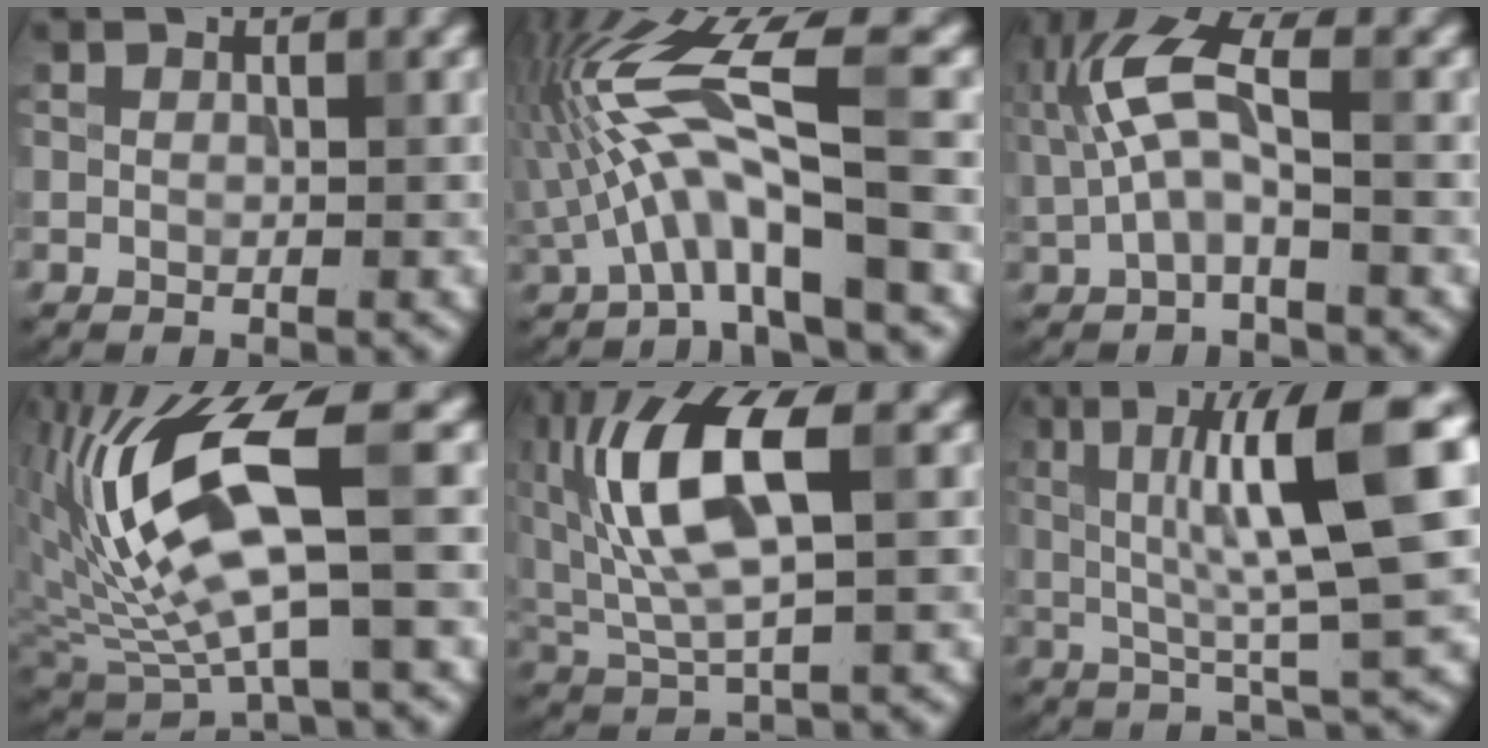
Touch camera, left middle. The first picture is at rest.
{"total": 8.0, "force": [-1.6, 1.5, 7.7], "torque": [-0.149, 0.020, -0.031]}
{"total": 5.4, "force": [0.8, 2.0, 5.0], "torque": [-0.113, 0.011, 0.013]}
{"total": 11.4, "force": [2.1, 3.3, 10.7], "torque": [-0.220, -0.001, 0.044]}
{"total": 9.5, "force": [2.0, 3.7, 8.5], "torque": [-0.179, 0.013, 0.032]}
{"total": 11.3, "force": [2.3, 1.9, 10.9], "torque": [-0.172, 0.011, 0.043]}